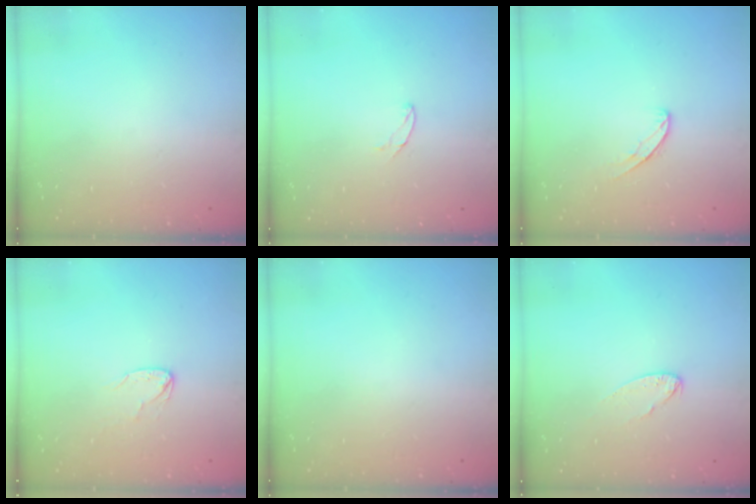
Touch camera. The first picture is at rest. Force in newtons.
{"total": 4.2, "press": 4.2, "slide": 0.3}
{"total": 5.6, "press": 5.6, "slide": 0.4}
{"total": 4.4, "press": 4.4, "slide": 0.3}
{"total": 0.0}
{"total": 6.0, "press": 6.0, "slide": 0.5}